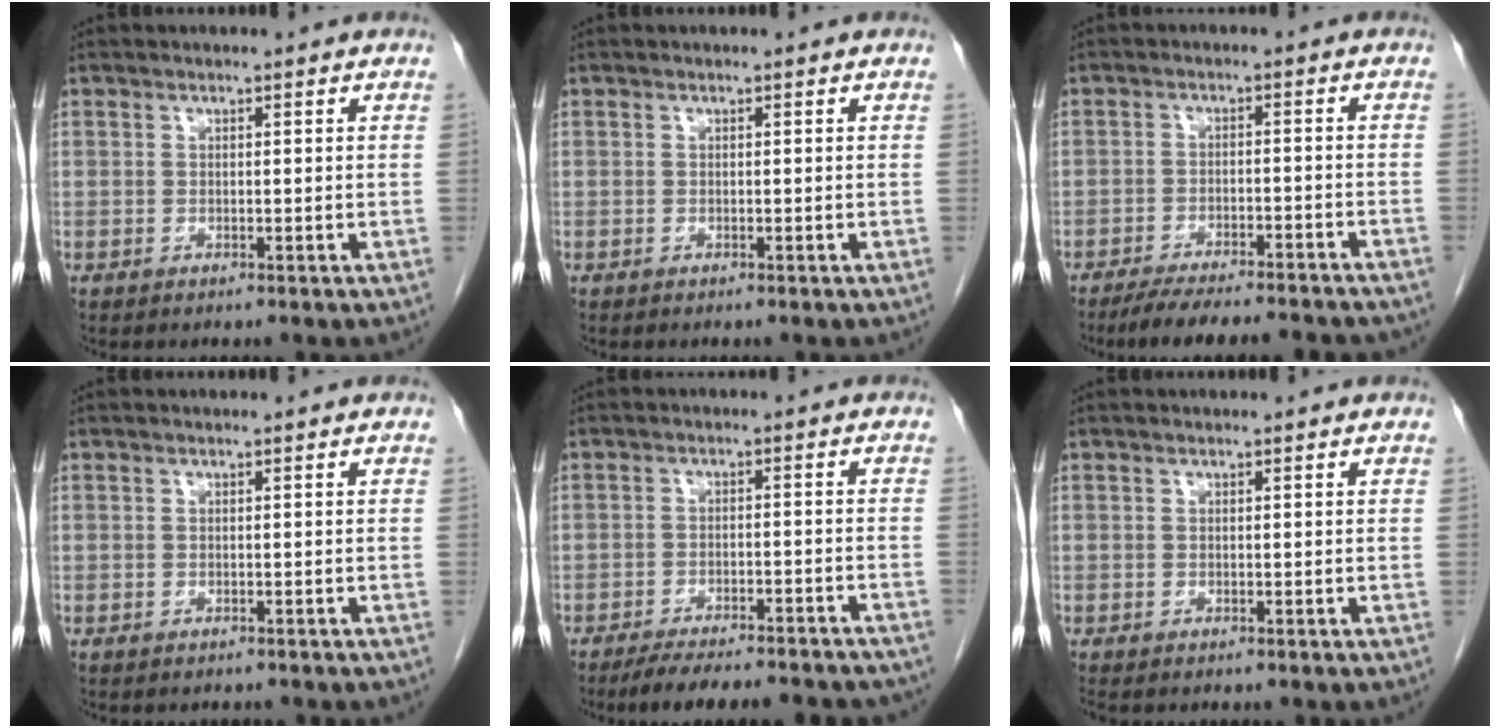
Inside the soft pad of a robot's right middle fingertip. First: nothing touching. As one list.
[{"total": 0.0}, {"total": 15.2, "force": [-13.6, 2.1, 6.5], "torque": [-0.092, -0.012, -0.179]}, {"total": 1.0, "force": [-0.9, 0.4, 0.1], "torque": [-0.009, -0.001, -0.014]}, {"total": 15.9, "force": [-14.2, 3.1, 6.4], "torque": [-0.091, -0.004, -0.180]}, {"total": 0.0}]